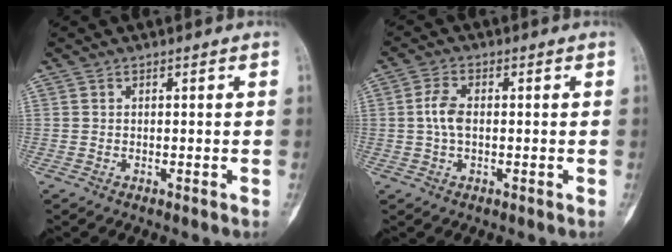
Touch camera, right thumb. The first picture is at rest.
{"total": 4.3, "force": [0.0, 2.3, 3.6], "torque": [-0.078, 0.007, -0.005]}